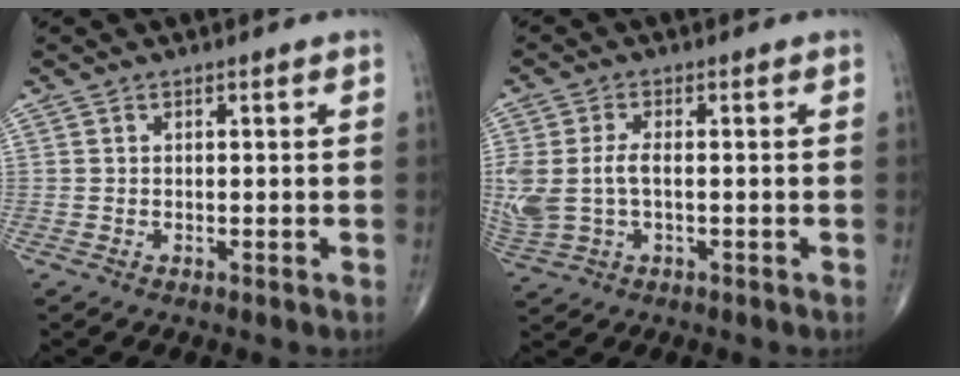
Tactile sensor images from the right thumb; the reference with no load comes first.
{"total": 7.6, "force": [-0.2, 4.2, 6.4], "torque": [-0.161, 0.009, 0.001]}